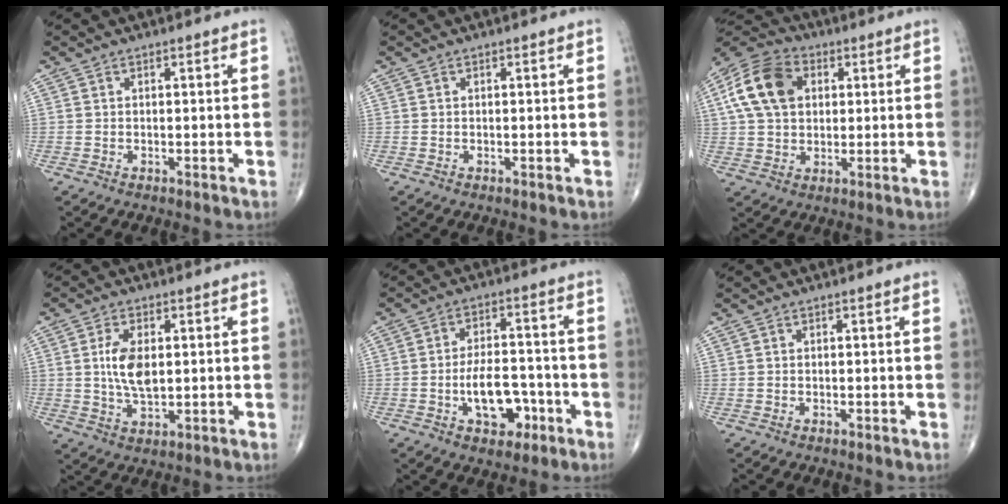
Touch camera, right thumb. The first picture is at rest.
{"total": 0.0}
{"total": 13.9, "force": [3.4, 9.8, 9.2], "torque": [-0.160, 0.014, 0.052]}
{"total": 7.7, "force": [1.0, 4.0, 6.5], "torque": [-0.123, -0.008, 0.022]}
{"total": 9.6, "force": [-3.3, 5.5, 7.0], "torque": [-0.092, 0.029, -0.050]}
{"total": 0.0}